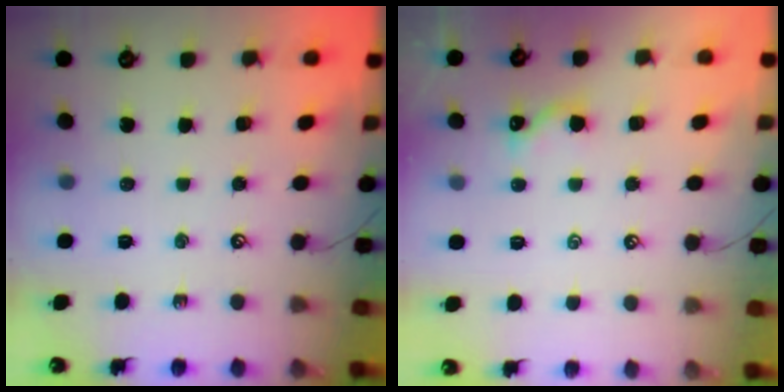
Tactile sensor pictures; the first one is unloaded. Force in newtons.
{"total": 1.7, "press": 1.7, "slide": 0.3}